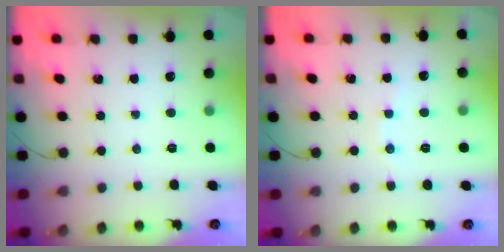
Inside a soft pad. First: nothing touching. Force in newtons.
{"total": 2.6, "press": 2.5, "slide": 0.8}